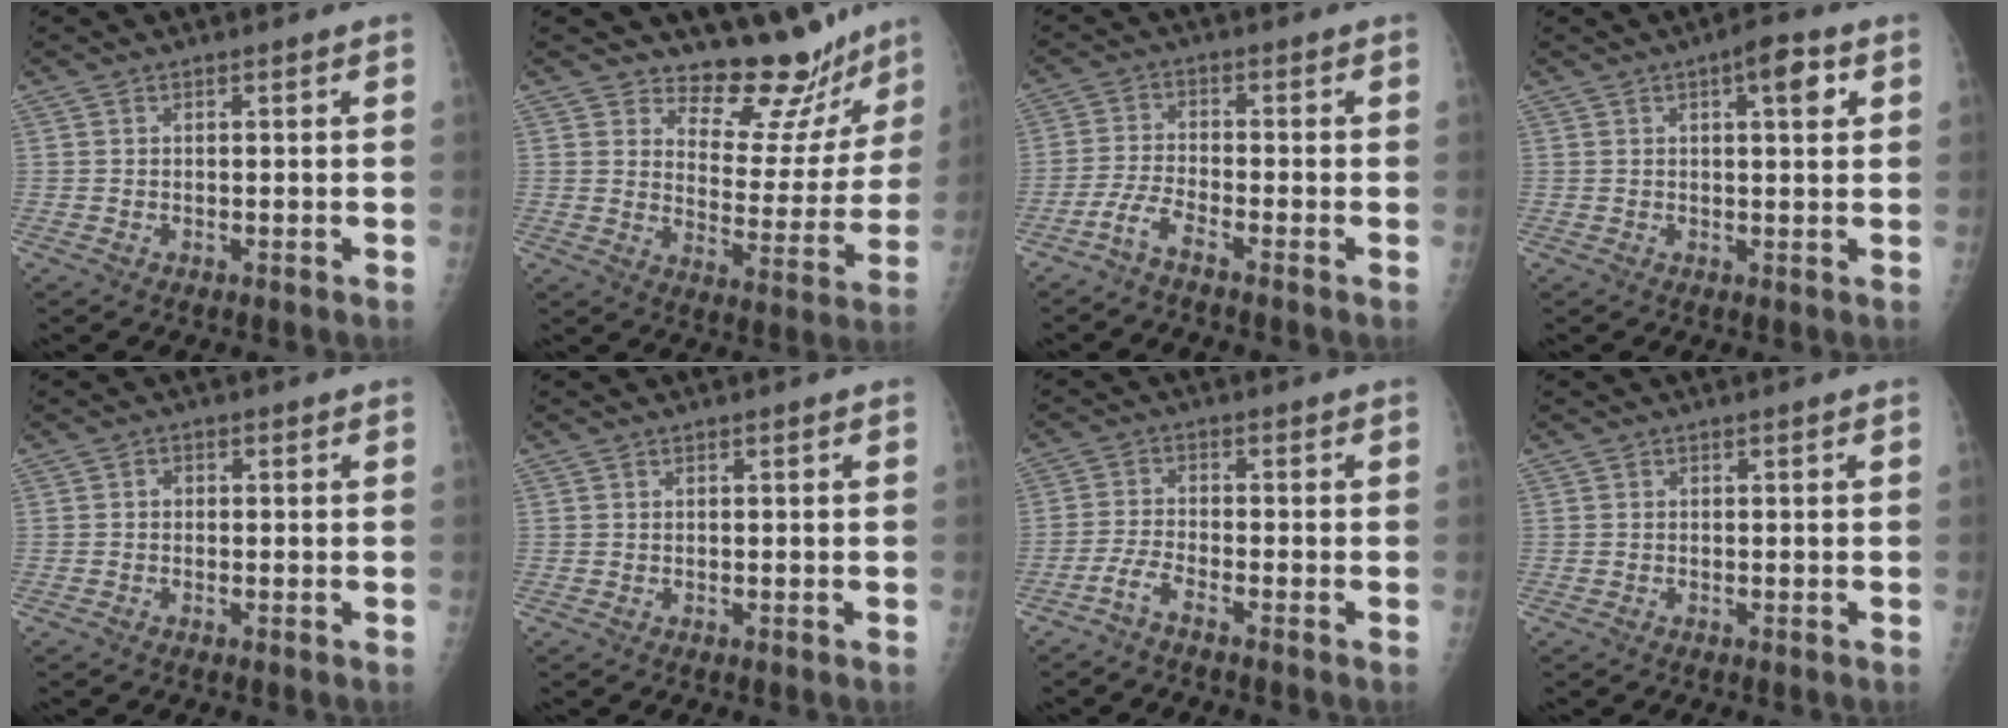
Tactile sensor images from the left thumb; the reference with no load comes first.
{"total": 13.2, "force": [12.3, 4.3, 2.1], "torque": [0.019, -0.118, 0.167]}
{"total": 3.8, "force": [-3.0, 0.2, 2.2], "torque": [-0.062, 0.012, -0.069]}
{"total": 5.5, "force": [2.3, 1.6, 4.7], "torque": [-0.059, -0.003, 0.028]}
{"total": 1.0, "force": [0.0, 0.8, 0.6], "torque": [-0.002, 0.003, -0.005]}
{"total": 0.0}
{"total": 3.1, "force": [-2.5, 0.2, 1.9], "torque": [-0.056, 0.012, -0.056]}
{"total": 0.0}